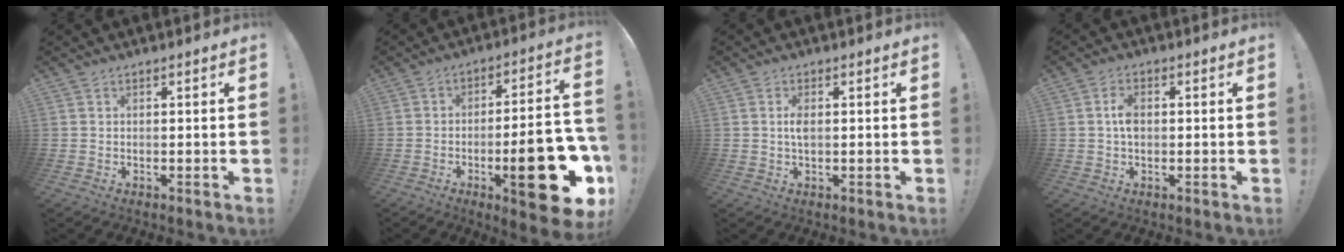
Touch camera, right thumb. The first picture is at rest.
{"total": 23.0, "force": [-8.0, 6.7, 20.5], "torque": [-0.272, 0.034, -0.111]}
{"total": 2.4, "force": [0.1, 0.9, 2.2], "torque": [-0.046, -0.001, -0.005]}
{"total": 2.9, "force": [0.0, 1.4, 2.5], "torque": [-0.042, 0.004, -0.004]}